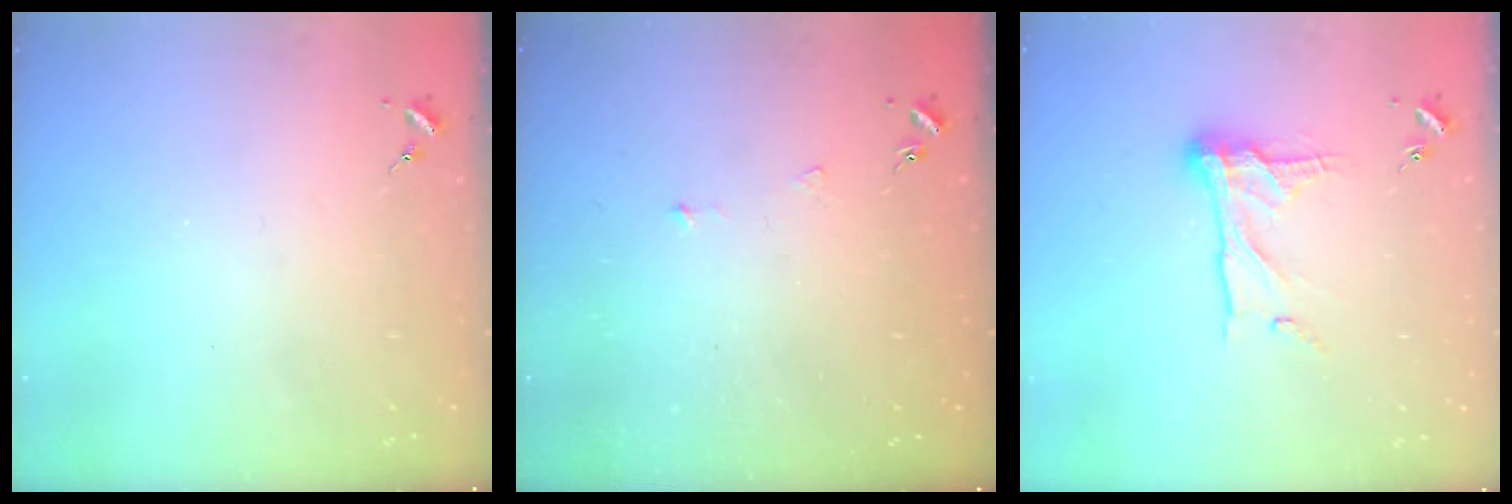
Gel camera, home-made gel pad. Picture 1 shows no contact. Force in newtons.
{"total": 3.4, "press": 3.4, "slide": 0.2}
{"total": 14.5, "press": 14.5, "slide": 1.3}